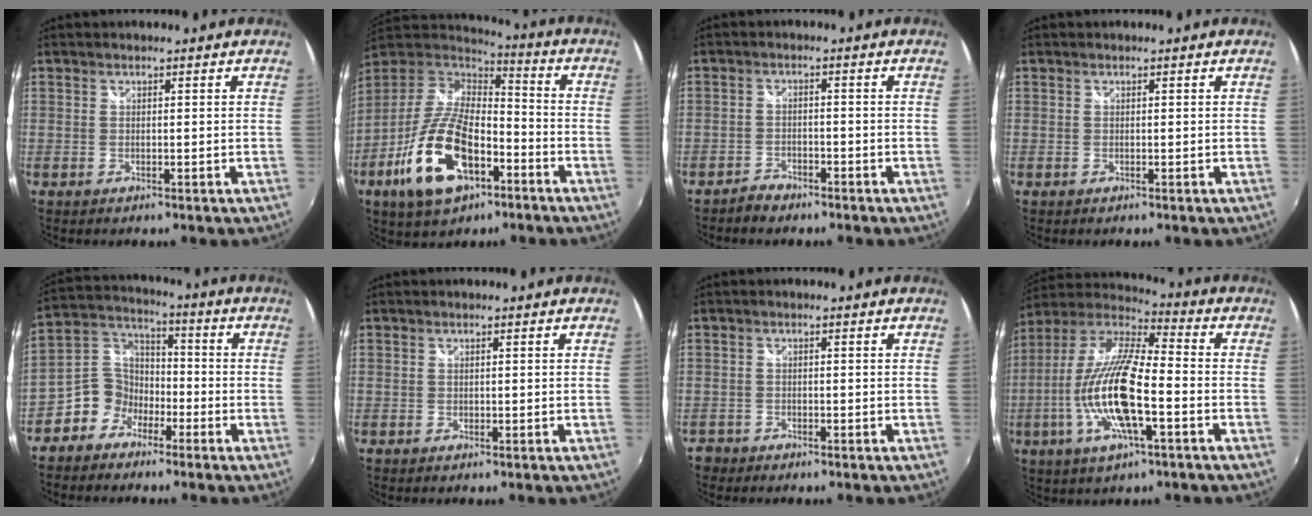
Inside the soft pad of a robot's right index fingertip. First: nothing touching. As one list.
[{"total": 19.6, "force": [-8.8, 9.5, 14.7], "torque": [-0.312, -0.020, -0.155]}, {"total": 3.1, "force": [-2.7, 1.4, 0.5], "torque": [-0.023, 0.006, -0.051]}, {"total": 0.0}, {"total": 7.9, "force": [-4.6, 6.2, 1.7], "torque": [-0.043, 0.033, -0.100]}, {"total": 0.0}, {"total": 2.1, "force": [-1.5, 1.5, 0.0], "torque": [-0.008, 0.002, -0.028]}, {"total": 18.2, "force": [-5.1, 4.6, 16.8], "torque": [-0.334, -0.013, -0.106]}]